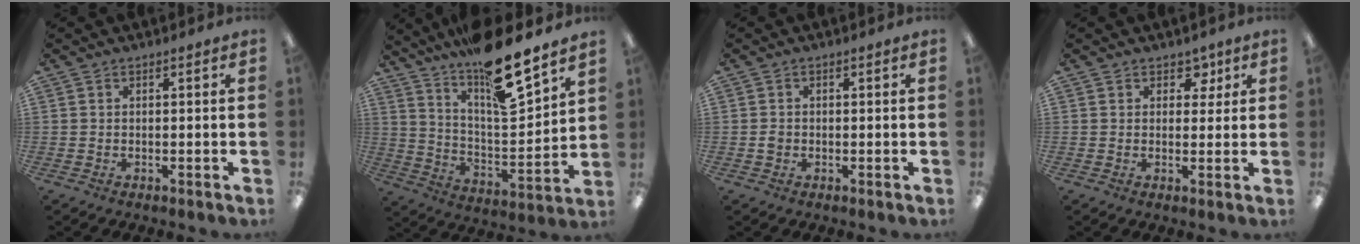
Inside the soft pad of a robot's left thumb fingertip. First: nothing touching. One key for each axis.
{"total": 17.1, "fx": 14.1, "fy": 2.3, "fz": 9.3, "tx": -0.167, "ty": -0.106, "tz": 0.236}
{"total": 1.4, "fx": -0.2, "fy": 1.3, "fz": 0.5, "tx": -0.010, "ty": 0.005, "tz": -0.007}
{"total": 4.3, "fx": 2.3, "fy": 3.4, "fz": 1.4, "tx": -0.006, "ty": -0.004, "tz": 0.035}